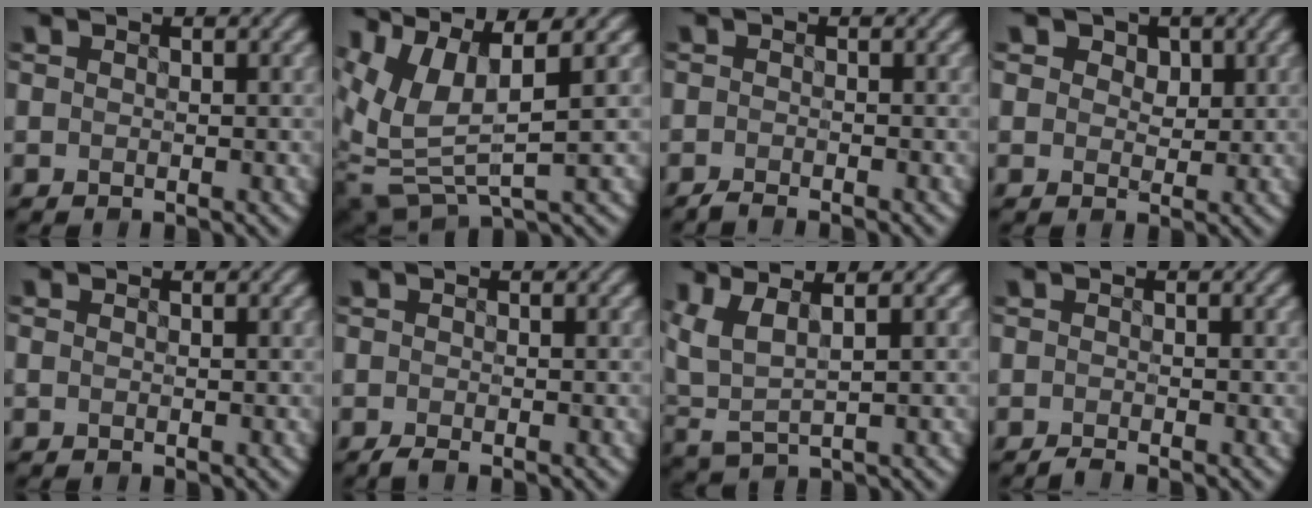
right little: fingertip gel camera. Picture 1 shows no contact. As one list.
[{"total": 8.0, "force": [3.0, 2.5, 7.0], "torque": [-0.170, 0.005, 0.059]}, {"total": 1.3, "force": [-1.2, -0.1, 0.4], "torque": [-0.009, -0.005, -0.029]}, {"total": 3.1, "force": [1.7, 2.2, 1.5], "torque": [-0.025, 0.006, 0.012]}, {"total": 0.0}, {"total": 1.1, "force": [-0.9, 0.0, 0.7], "torque": [-0.016, -0.004, -0.023]}, {"total": 4.4, "force": [2.4, 1.1, 3.5], "torque": [-0.083, 0.008, 0.049]}, {"total": 1.0, "force": [-0.9, -0.1, 0.4], "torque": [-0.008, -0.002, -0.022]}]